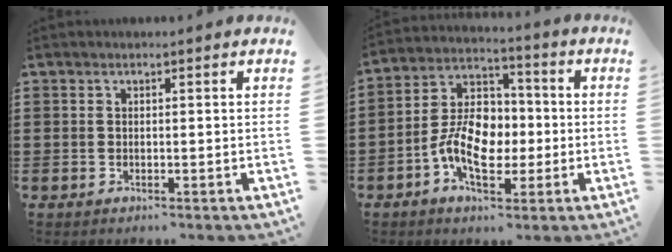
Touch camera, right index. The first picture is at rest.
{"total": 9.6, "force": [-2.2, 6.3, 6.9], "torque": [-0.153, 0.008, -0.047]}